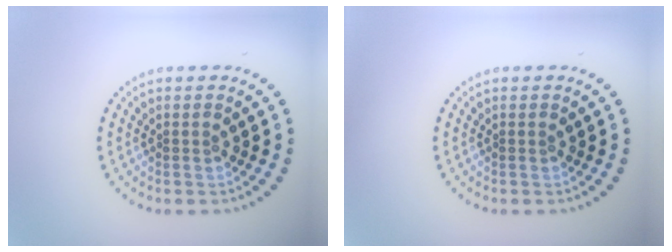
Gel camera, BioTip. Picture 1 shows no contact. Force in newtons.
{"total": 0.0}